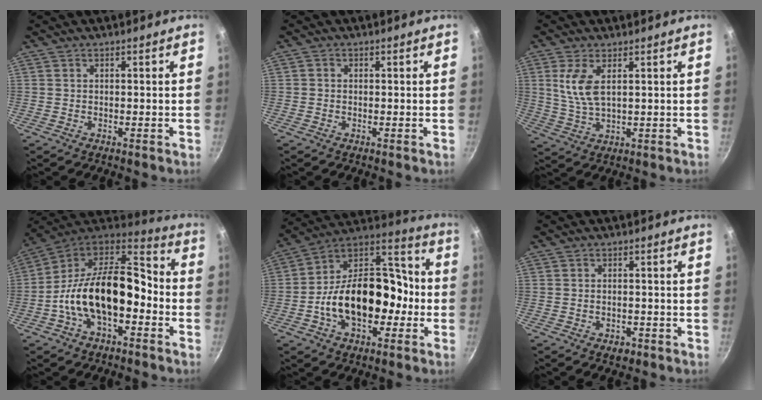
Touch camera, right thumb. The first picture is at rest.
{"total": 0.6, "force": [-0.1, 0.6, 0.2], "torque": [-0.004, 0.002, -0.003]}
{"total": 6.9, "force": [2.1, 3.1, 5.8], "torque": [-0.116, -0.014, 0.049]}
{"total": 20.5, "force": [-4.4, 11.7, 16.3], "torque": [-0.264, 0.063, -0.090]}
{"total": 22.0, "force": [-4.8, 14.3, 16.0], "torque": [-0.225, 0.069, -0.085]}
{"total": 2.3, "force": [-1.2, 1.5, 1.3], "torque": [-0.019, 0.007, -0.013]}